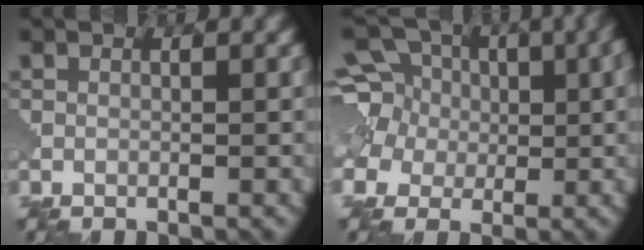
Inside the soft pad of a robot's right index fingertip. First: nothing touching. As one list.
[{"total": 8.8, "force": [2.3, 7.3, 4.2], "torque": [-0.096, 0.025, 0.023]}]